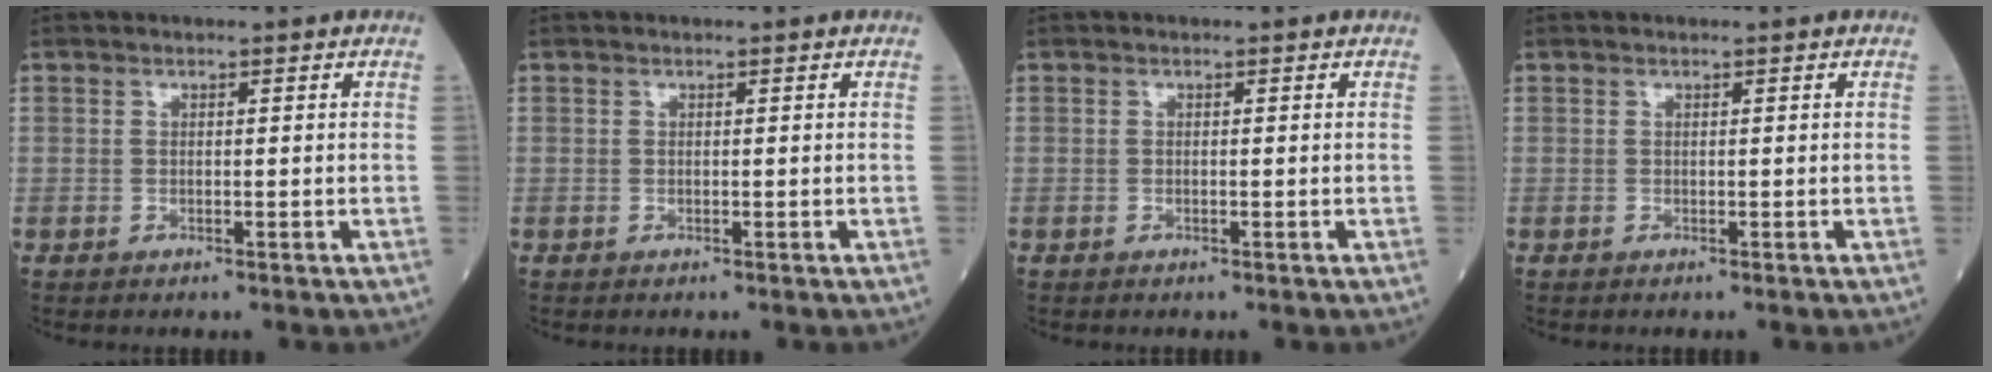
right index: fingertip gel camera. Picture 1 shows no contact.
{"total": 0.0}
{"total": 0.0}
{"total": 0.0}